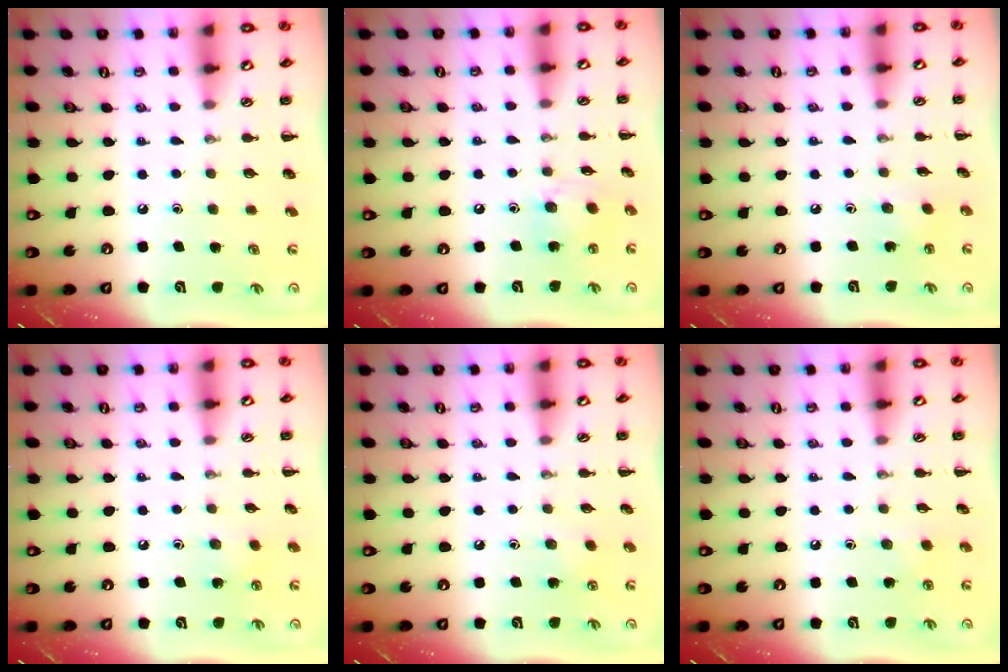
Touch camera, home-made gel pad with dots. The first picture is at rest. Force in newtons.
{"total": 8.6, "press": 8.6, "slide": 0.7}
{"total": 3.0, "press": 2.8, "slide": 0.9}
{"total": 4.6, "press": 4.5, "slide": 1.2}
{"total": 3.6, "press": 3.5, "slide": 1.1}
{"total": 2.1, "press": 2.0, "slide": 0.7}